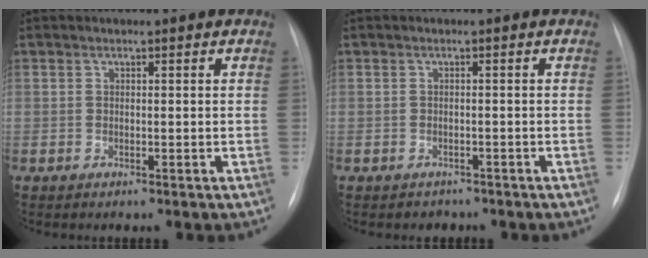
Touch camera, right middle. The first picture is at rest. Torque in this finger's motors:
{"motor_torque": [0.12, -0.40, -0.01, 0.00]}